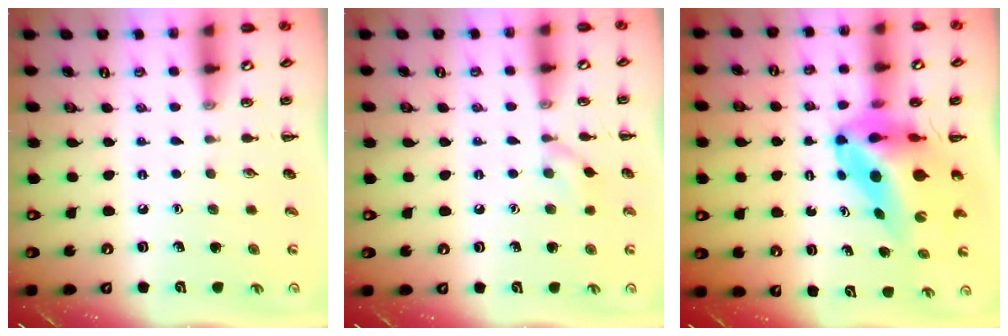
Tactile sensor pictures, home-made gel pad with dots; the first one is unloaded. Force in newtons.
{"total": 6.6, "press": 6.2, "slide": 2.2}
{"total": 12.0, "press": 11.4, "slide": 3.7}